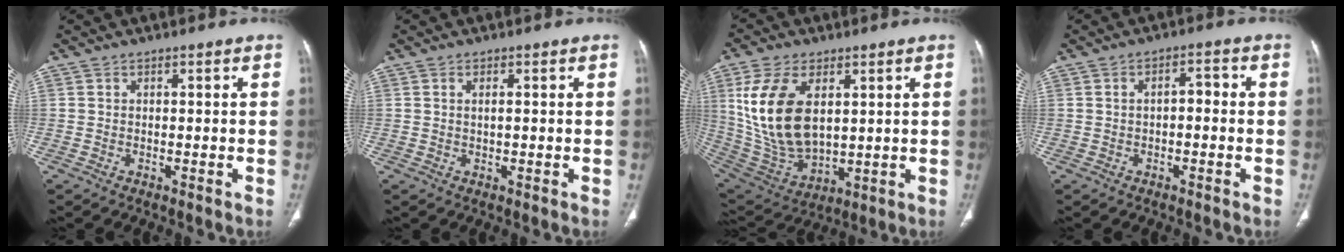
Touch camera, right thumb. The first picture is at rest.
{"total": 1.3, "force": [0.3, 0.4, 1.1], "torque": [-0.025, 0.000, 0.006]}
{"total": 17.9, "force": [4.5, 10.3, 13.9], "torque": [-0.268, -0.021, 0.105]}
{"total": 2.8, "force": [-0.3, 1.5, 2.4], "torque": [-0.032, 0.015, -0.010]}